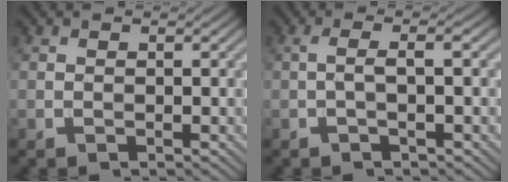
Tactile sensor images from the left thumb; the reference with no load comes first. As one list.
[{"total": 2.6, "force": [-0.2, 0.4, 2.5], "torque": [-0.043, 0.009, -0.012]}]